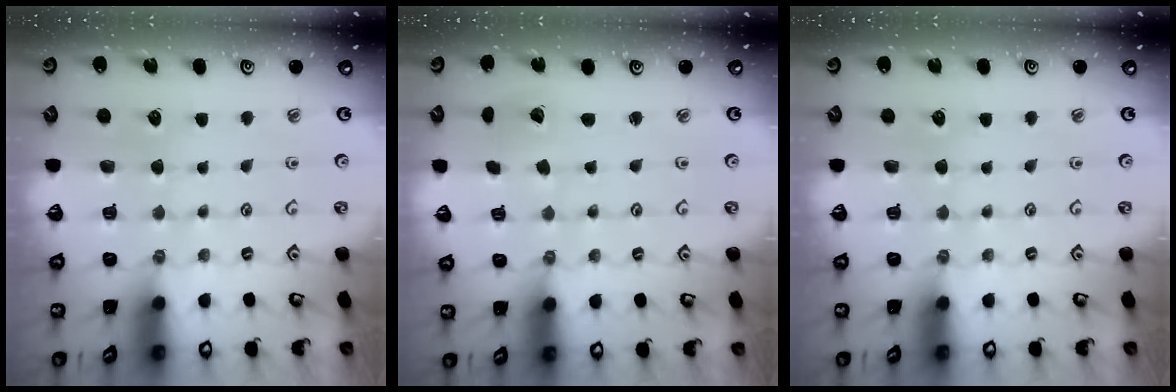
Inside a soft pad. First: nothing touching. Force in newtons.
{"total": 1.8, "press": 1.8, "slide": 0.2}
{"total": 0.0}